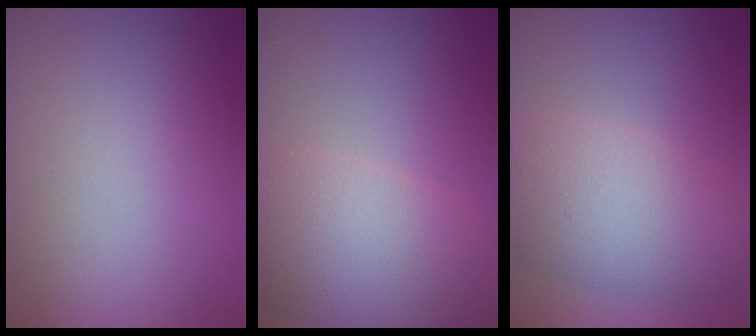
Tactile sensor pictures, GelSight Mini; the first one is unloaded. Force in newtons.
{"total": 8.4, "press": 8.4, "slide": 0.3}
{"total": 7.1, "press": 7.1, "slide": 0.4}